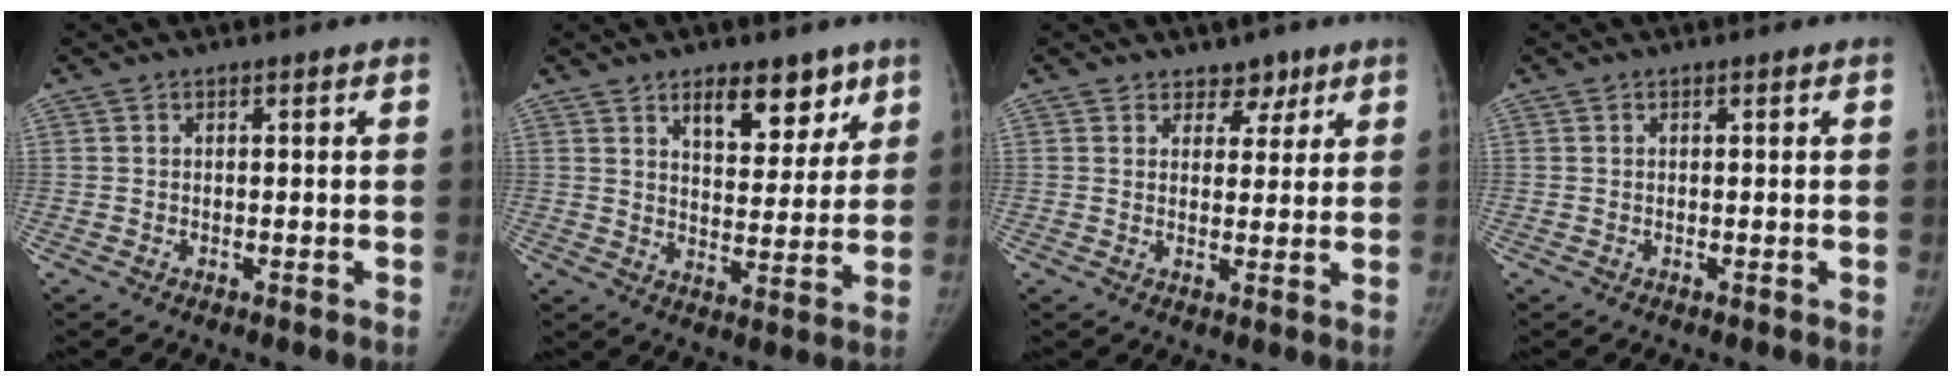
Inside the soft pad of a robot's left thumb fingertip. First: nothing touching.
{"total": 10.8, "force": [6.8, 5.5, 6.4], "torque": [-0.052, -0.041, 0.106]}
{"total": 3.7, "force": [2.6, 2.5, 0.7], "torque": [0.019, -0.015, 0.036]}
{"total": 0.0}